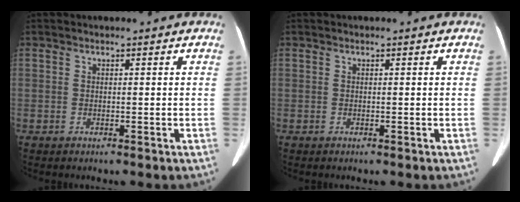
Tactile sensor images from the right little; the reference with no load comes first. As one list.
[{"total": 0.0}]